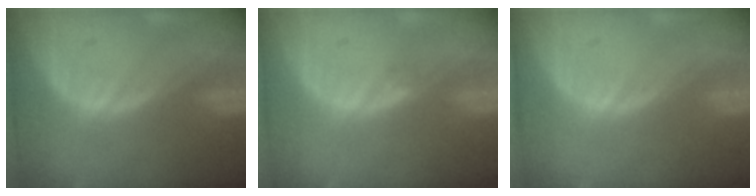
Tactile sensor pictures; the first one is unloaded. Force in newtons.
{"total": 0.5, "press": 0.5, "slide": 0.1}
{"total": 0.0}